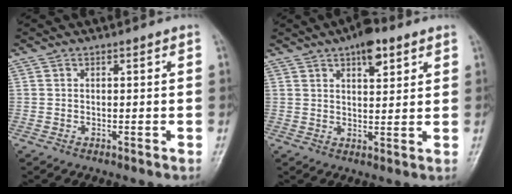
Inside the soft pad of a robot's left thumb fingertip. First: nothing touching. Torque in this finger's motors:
{"motor_torque": [1.73, 0.80, 1.26, -0.64, 0.24]}